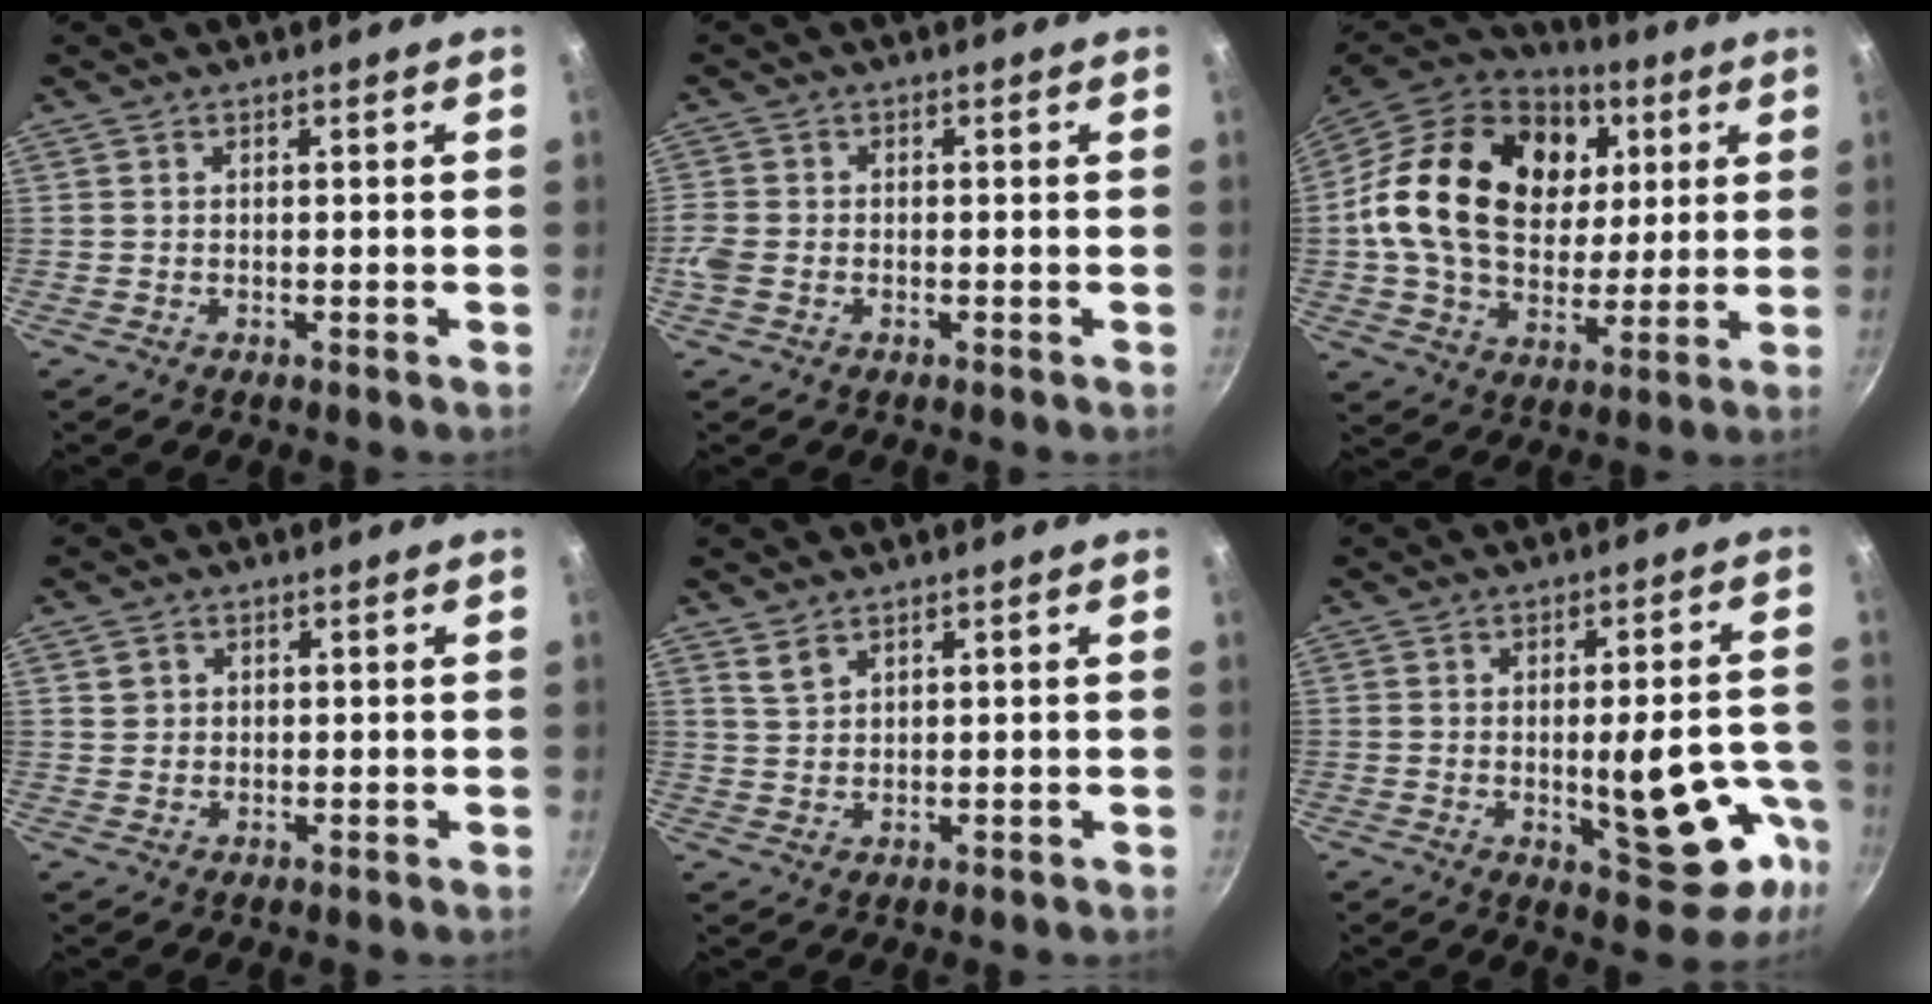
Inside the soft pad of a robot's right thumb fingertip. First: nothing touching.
{"total": 3.3, "force": [-1.1, 2.4, 1.9], "torque": [-0.047, 0.002, -0.028]}
{"total": 26.2, "force": [6.2, 18.8, 17.1], "torque": [-0.283, 0.004, 0.104]}
{"total": 2.0, "force": [0.7, 1.8, 0.5], "torque": [-0.002, 0.004, 0.012]}
{"total": 2.7, "force": [2.0, 1.3, 1.2], "torque": [-0.020, -0.012, 0.043]}
{"total": 15.3, "force": [-4.3, 6.5, 13.2], "torque": [-0.121, 0.017, -0.047]}